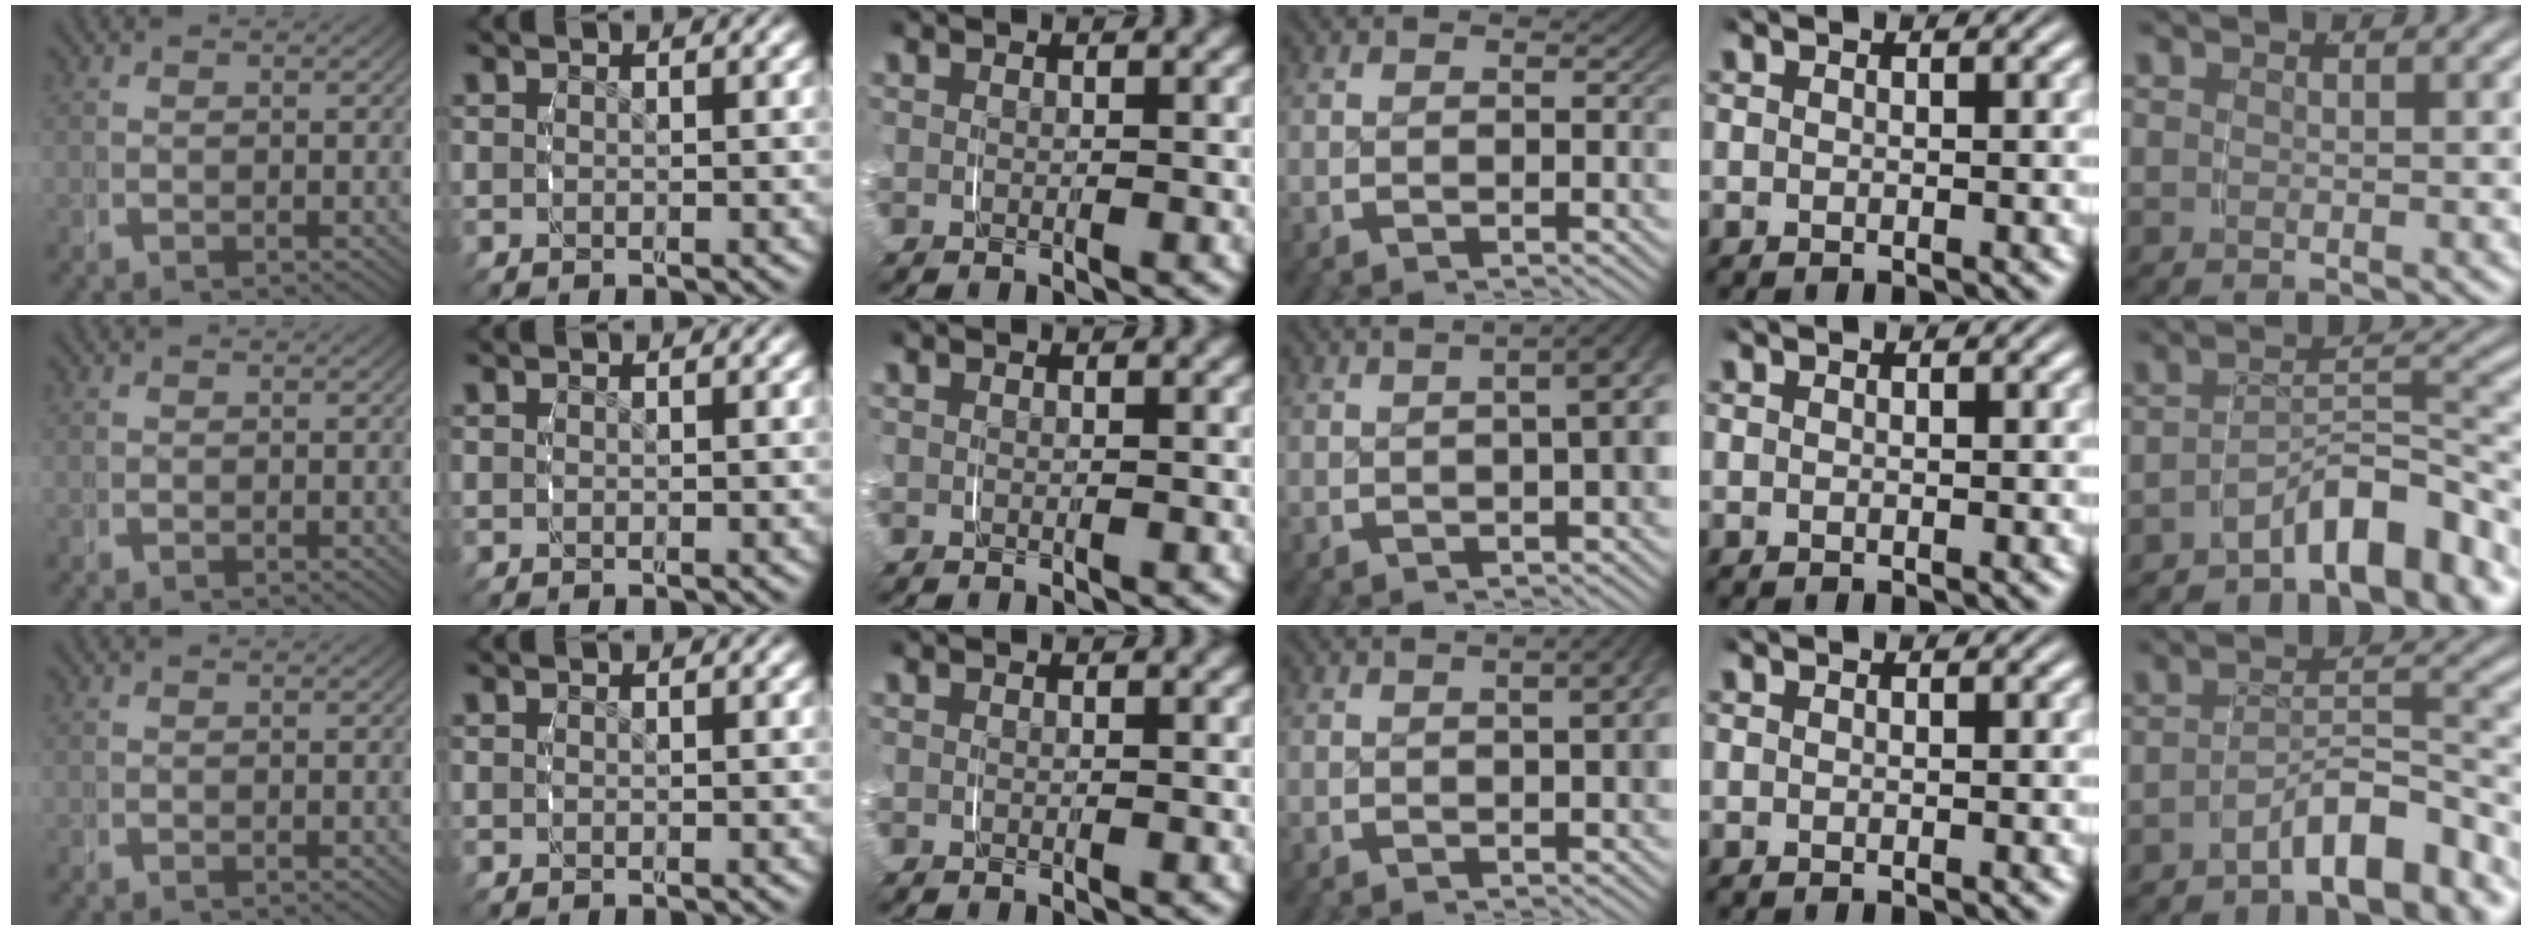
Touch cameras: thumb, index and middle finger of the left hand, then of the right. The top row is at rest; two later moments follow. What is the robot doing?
{"motion": "grasp_and_lifting", "object": "string"}